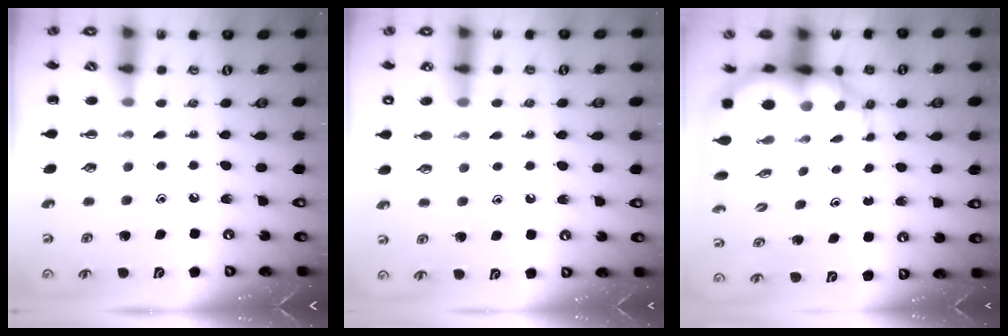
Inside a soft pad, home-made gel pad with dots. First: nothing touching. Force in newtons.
{"total": 7.7, "press": 7.5, "slide": 2.0}
{"total": 8.4, "press": 8.0, "slide": 2.6}